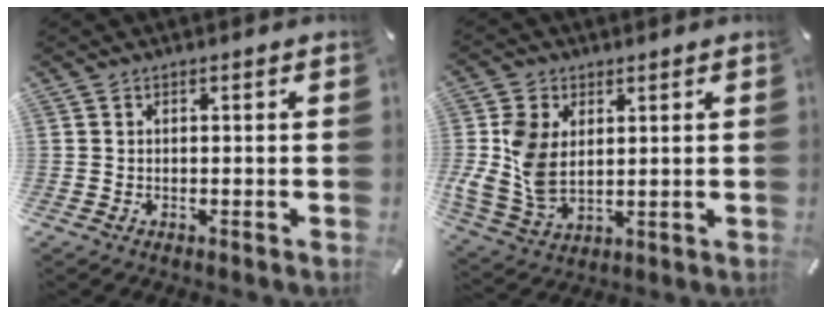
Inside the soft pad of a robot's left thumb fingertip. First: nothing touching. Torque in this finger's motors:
{"motor_torque": [2.30, 2.53, 1.75, 0.21, 0.28]}